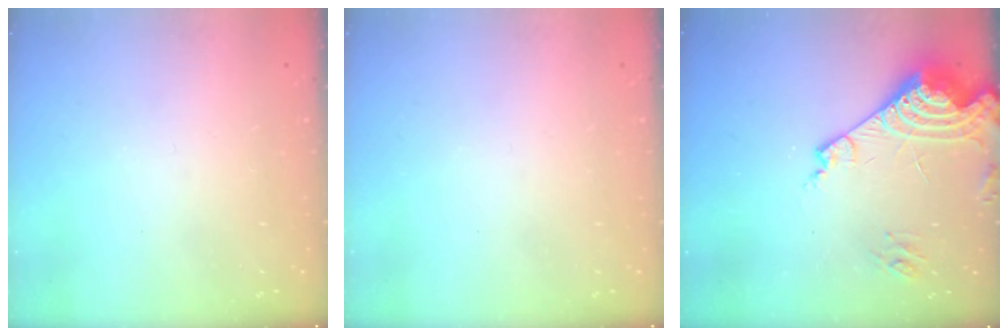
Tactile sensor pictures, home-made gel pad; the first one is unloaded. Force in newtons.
{"total": 0.0}
{"total": 14.9, "press": 14.8, "slide": 1.5}